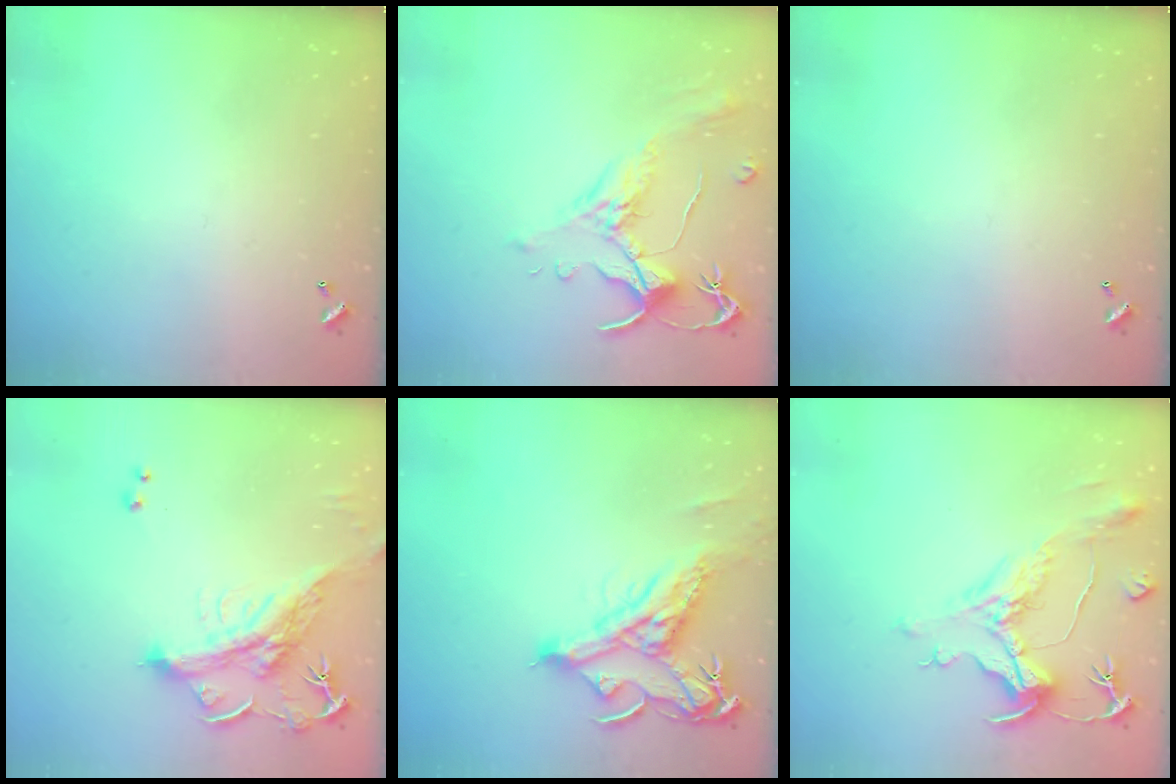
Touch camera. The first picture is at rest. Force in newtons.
{"total": 1.5, "press": 1.0, "slide": 1.1}
{"total": 0.0}
{"total": 3.8, "press": 3.5, "slide": 1.4}
{"total": 8.6, "press": 8.4, "slide": 1.8}
{"total": 1.6, "press": 0.1, "slide": 1.6}